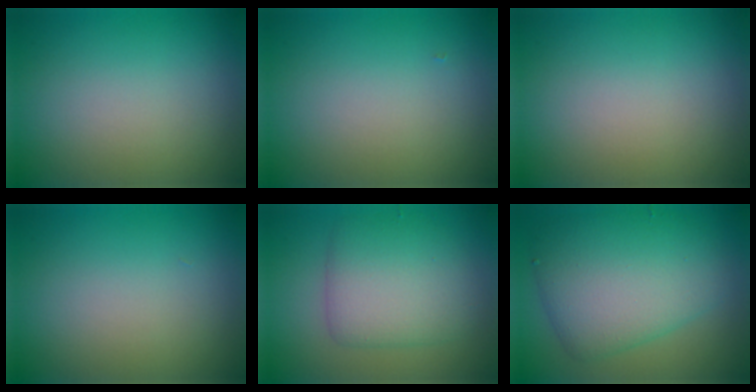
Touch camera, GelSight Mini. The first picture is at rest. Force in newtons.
{"total": 0.0}
{"total": 0.0}
{"total": 0.0}
{"total": 5.4, "press": 5.4, "slide": 0.0}
{"total": 8.0, "press": 8.0, "slide": 0.2}